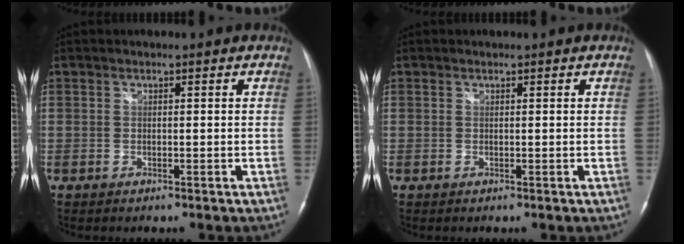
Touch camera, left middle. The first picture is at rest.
{"total": 0.0}